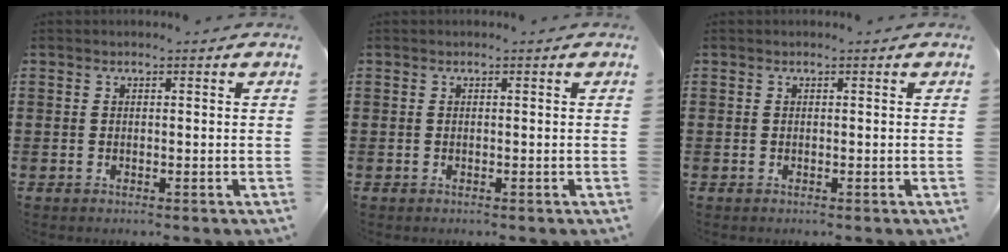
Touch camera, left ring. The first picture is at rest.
{"total": 0.0}
{"total": 0.0}